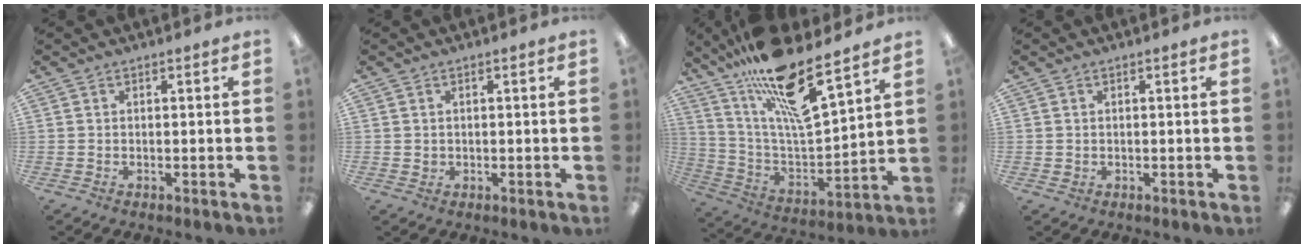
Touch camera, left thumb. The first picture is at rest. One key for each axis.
{"total": 1.0, "fx": 0.5, "fy": 0.9, "fz": 0.1, "tx": -0.002, "ty": 0.003, "tz": 0.009}
{"total": 19.8, "fx": 14.4, "fy": 4.4, "fz": 12.9, "tx": -0.235, "ty": -0.092, "tz": 0.244}
{"total": 0.8, "fx": 0.4, "fy": 0.6, "fz": 0.1, "tx": -0.002, "ty": 0.004, "tz": 0.008}